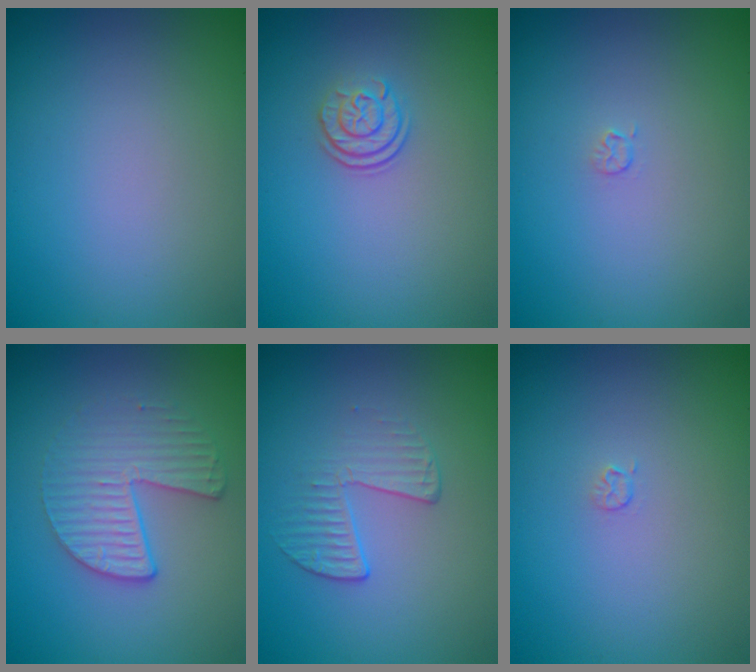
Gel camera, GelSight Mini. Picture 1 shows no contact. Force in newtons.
{"total": 2.4, "press": 1.8, "slide": 1.5}
{"total": 0.6, "press": 0.3, "slide": 0.6}
{"total": 3.6, "press": 2.7, "slide": 2.4}
{"total": 2.1, "press": 1.0, "slide": 1.8}
{"total": 0.6, "press": 0.3, "slide": 0.6}